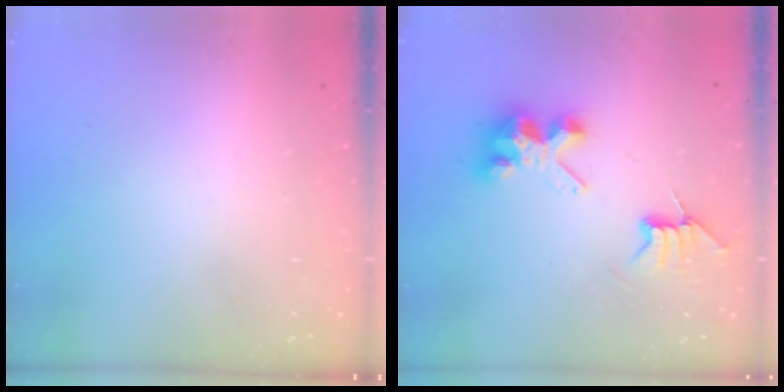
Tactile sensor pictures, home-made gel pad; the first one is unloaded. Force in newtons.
{"total": 8.3, "press": 8.3, "slide": 0.5}